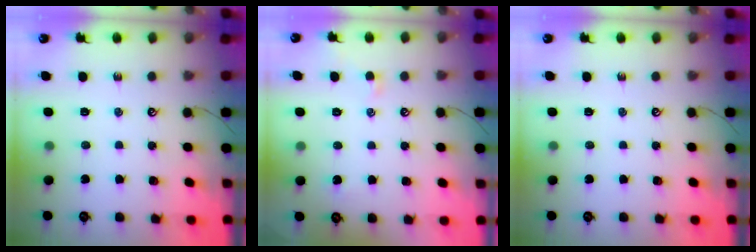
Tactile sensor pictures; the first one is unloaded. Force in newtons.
{"total": 0.5, "press": 0.3, "slide": 0.4}
{"total": 0.0}